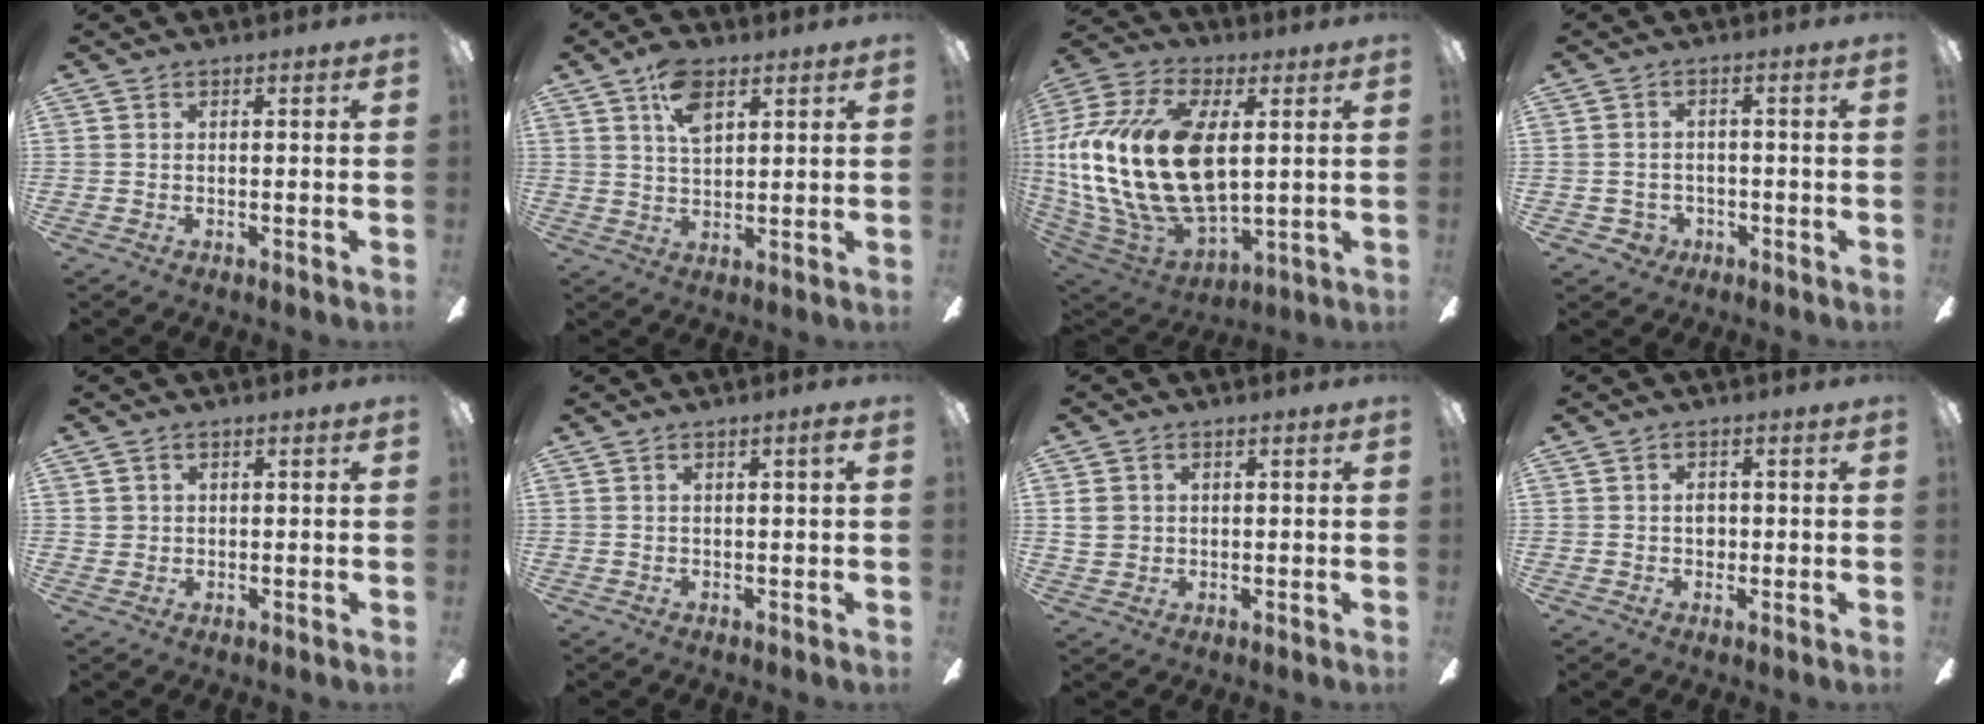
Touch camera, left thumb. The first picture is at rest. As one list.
[{"total": 8.2, "force": [4.3, 4.3, 5.5], "torque": [-0.094, -0.003, 0.076]}, {"total": 25.7, "force": [3.1, 14.3, 21.1], "torque": [-0.472, -0.007, 0.057]}, {"total": 3.1, "force": [-1.0, 2.8, 0.7], "torque": [-0.014, 0.004, -0.019]}, {"total": 1.6, "force": [0.4, 1.5, 0.3], "torque": [-0.008, 0.005, 0.006]}, {"total": 1.6, "force": [0.6, 0.1, 1.5], "torque": [-0.028, 0.003, 0.009]}, {"total": 4.1, "force": [0.6, 3.7, 1.6], "torque": [-0.021, 0.002, 0.009]}, {"total": 2.5, "force": [0.1, 2.0, 1.6], "torque": [-0.022, 0.003, -0.001]}]